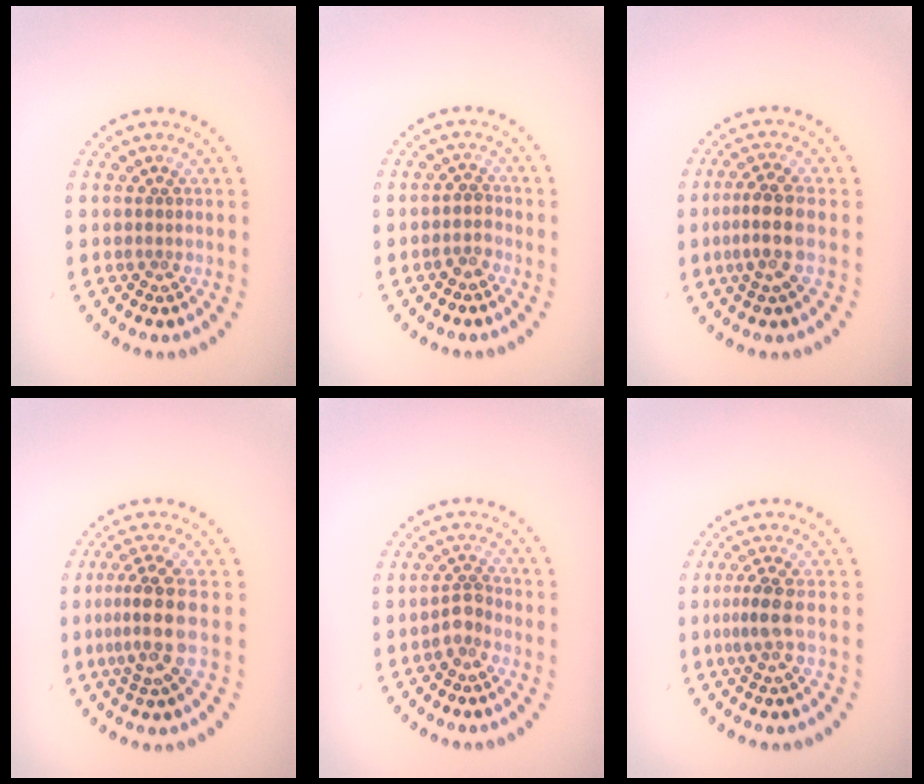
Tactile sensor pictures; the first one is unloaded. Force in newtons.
{"total": 1.6, "press": 1.2, "slide": 1.0}
{"total": 3.1, "press": 2.8, "slide": 1.4}
{"total": 3.8, "press": 3.2, "slide": 2.1}
{"total": 1.6, "press": 1.3, "slide": 1.0}
{"total": 2.3, "press": 1.6, "slide": 1.6}